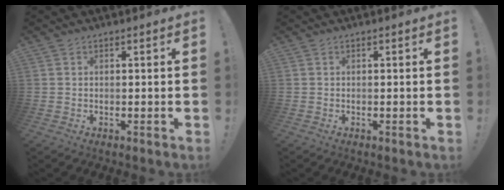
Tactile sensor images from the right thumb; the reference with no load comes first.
{"total": 0.0}